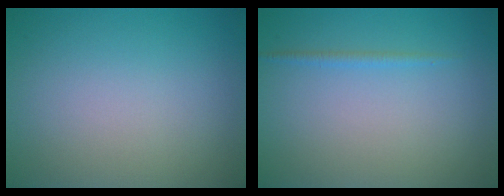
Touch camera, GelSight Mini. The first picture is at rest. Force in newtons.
{"total": 0.8, "press": 0.8, "slide": 0.1}